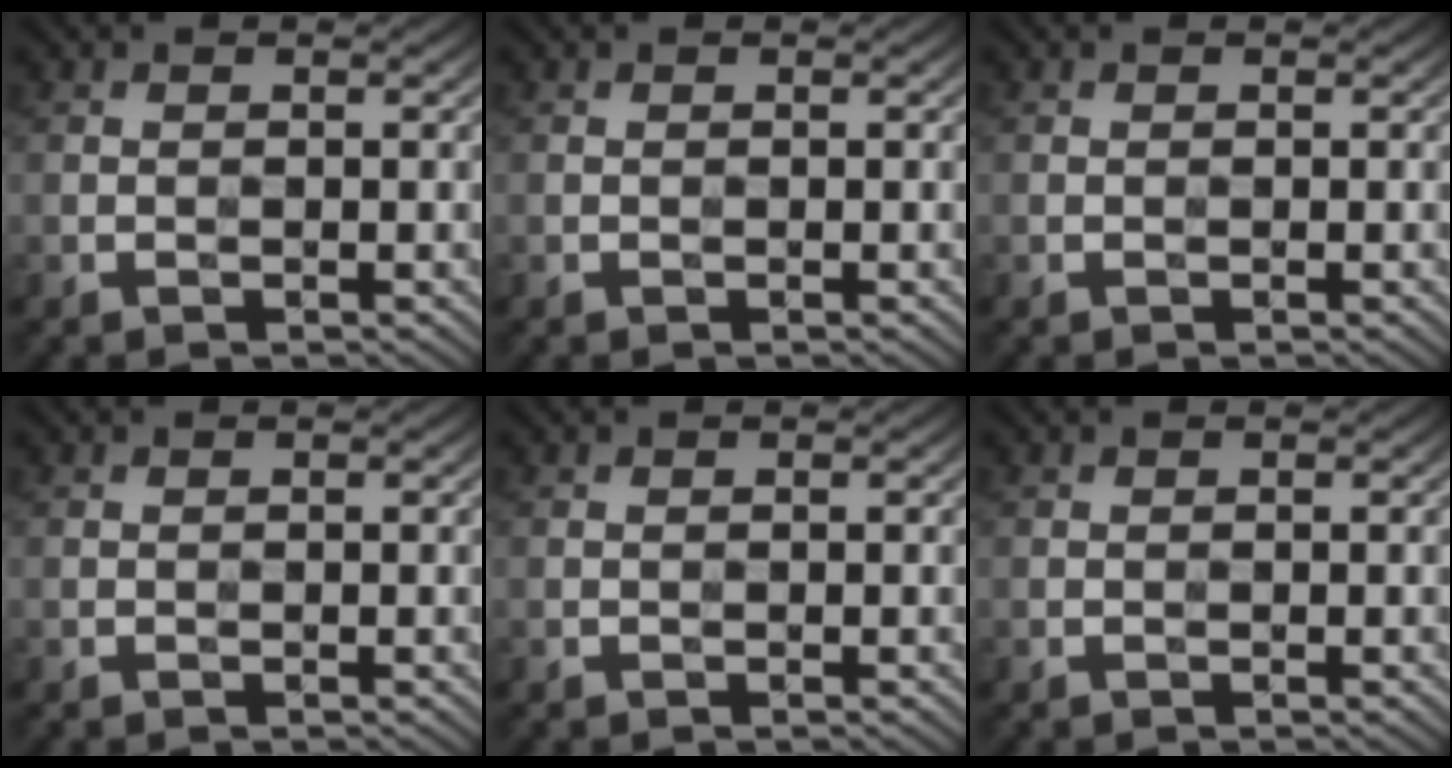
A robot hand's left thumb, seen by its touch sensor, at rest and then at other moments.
{"total": 0.0}
{"total": 0.0}
{"total": 0.0}
{"total": 0.0}
{"total": 0.0}